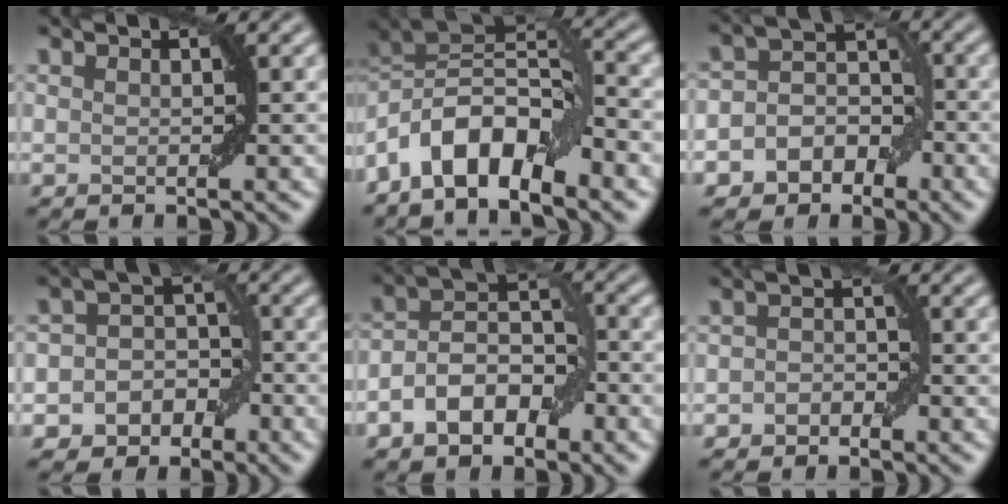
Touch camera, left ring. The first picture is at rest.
{"total": 9.1, "force": [-3.8, 3.8, 7.3], "torque": [-0.116, 0.021, -0.082]}
{"total": 5.8, "force": [-2.5, 4.8, 2.1], "torque": [-0.009, 0.022, -0.057]}
{"total": 5.8, "force": [-2.6, 4.9, 1.7], "torque": [0.003, 0.019, -0.059]}
{"total": 6.1, "force": [-2.6, 3.5, 4.2], "torque": [-0.068, 0.010, -0.055]}
{"total": 1.6, "force": [-0.9, 1.1, 0.6], "torque": [-0.009, 0.006, -0.019]}